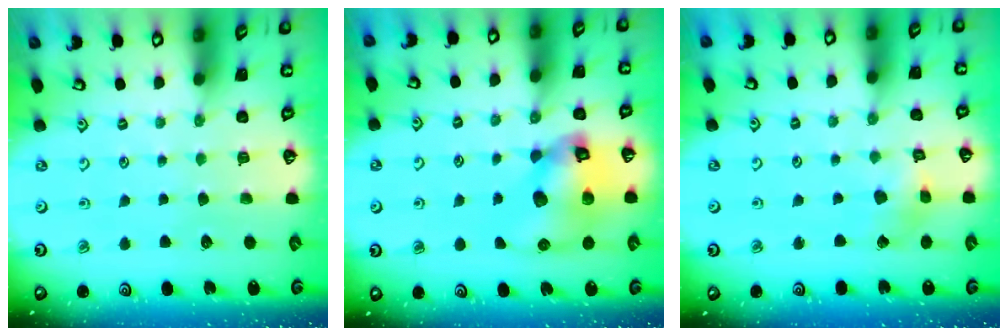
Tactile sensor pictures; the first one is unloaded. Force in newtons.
{"total": 13.2, "press": 13.1, "slide": 1.9}
{"total": 4.0, "press": 4.0, "slide": 0.4}